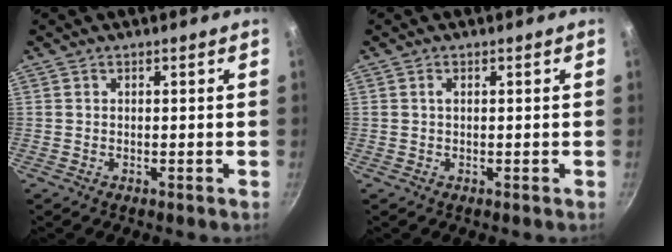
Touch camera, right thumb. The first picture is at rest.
{"total": 0.8, "force": [0.2, 0.4, 0.6], "torque": [-0.011, 0.003, 0.003]}